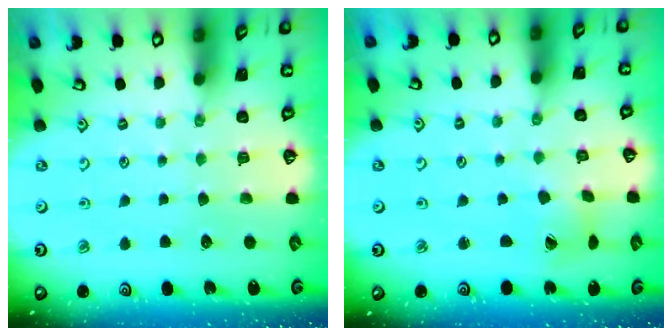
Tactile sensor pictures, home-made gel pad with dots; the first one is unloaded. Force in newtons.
{"total": 3.0, "press": 2.9, "slide": 0.5}